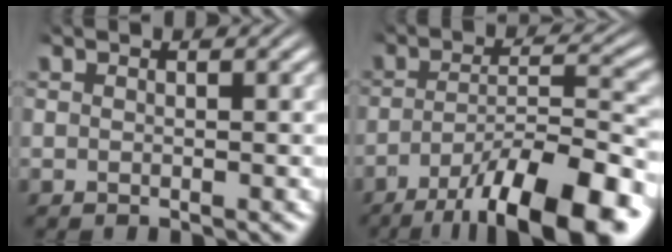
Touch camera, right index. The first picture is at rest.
{"total": 12.1, "force": [-7.2, 4.2, 8.8], "torque": [-0.127, -0.028, -0.091]}